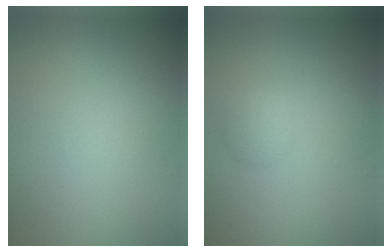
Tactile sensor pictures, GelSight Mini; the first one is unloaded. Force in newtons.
{"total": 1.5, "press": 1.5, "slide": 0.1}